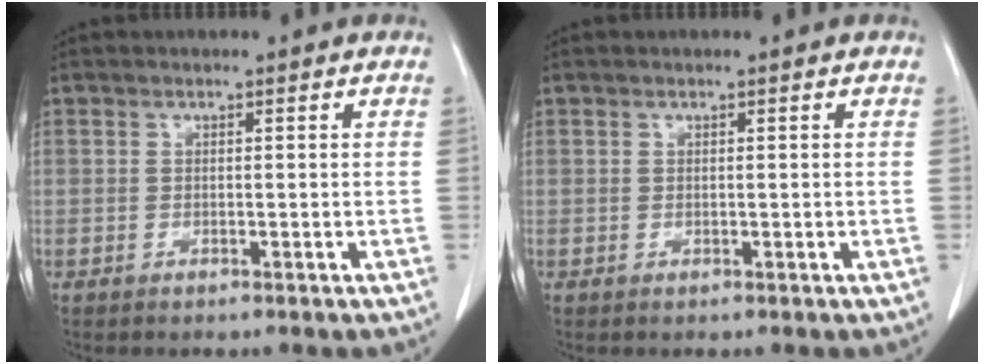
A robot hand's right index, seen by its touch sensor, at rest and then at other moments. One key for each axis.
{"total": 0.0}